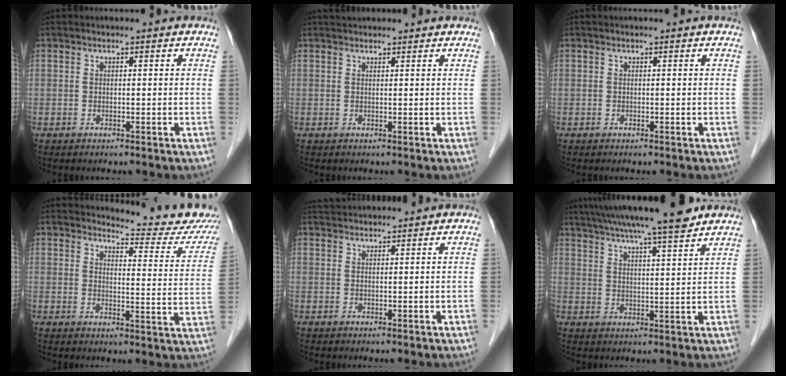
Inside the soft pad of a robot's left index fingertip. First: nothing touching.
{"total": 2.8, "force": [2.7, 0.4, 0.7], "torque": [-0.011, 0.031, 0.043]}
{"total": 0.0}
{"total": 14.0, "force": [13.8, 0.9, 2.6], "torque": [-0.019, -0.084, 0.142]}
{"total": 4.5, "force": [4.5, 0.0, 0.7], "torque": [-0.015, 0.037, 0.077]}
{"total": 16.5, "force": [14.2, 0.5, 8.4], "torque": [-0.144, 0.023, 0.209]}